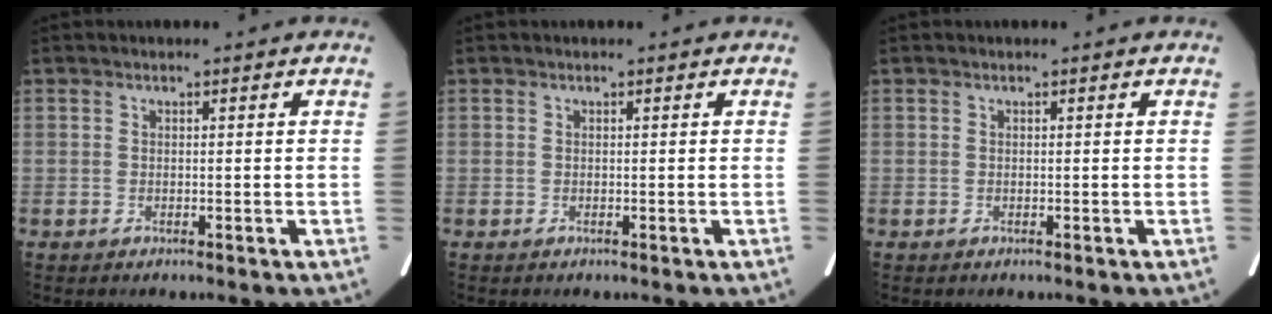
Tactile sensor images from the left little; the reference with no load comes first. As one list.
[{"total": 0.0}, {"total": 0.0}]